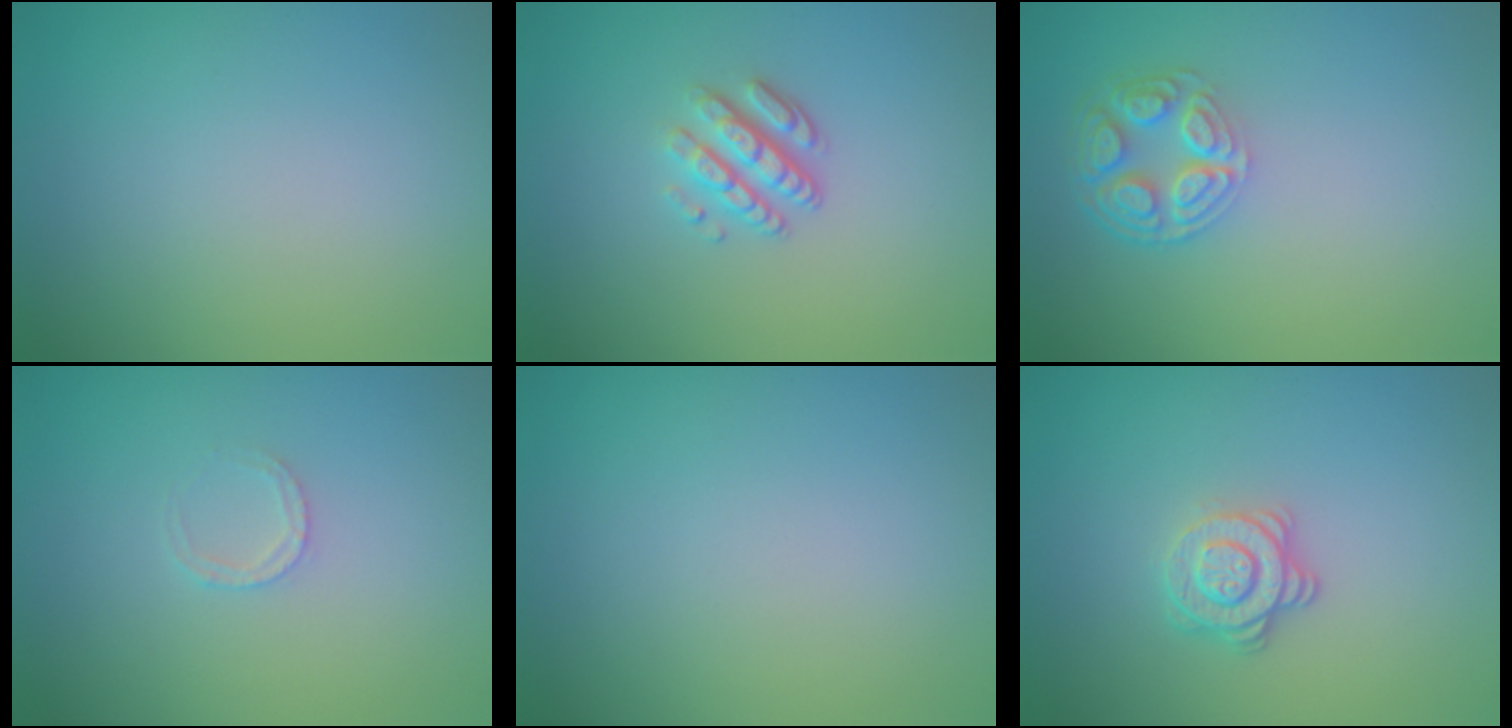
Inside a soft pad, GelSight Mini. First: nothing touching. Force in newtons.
{"total": 3.3, "press": 2.4, "slide": 2.2}
{"total": 4.3, "press": 3.3, "slide": 2.8}
{"total": 1.3, "press": 1.3, "slide": 0.2}
{"total": 0.0}
{"total": 2.8, "press": 2.5, "slide": 1.3}